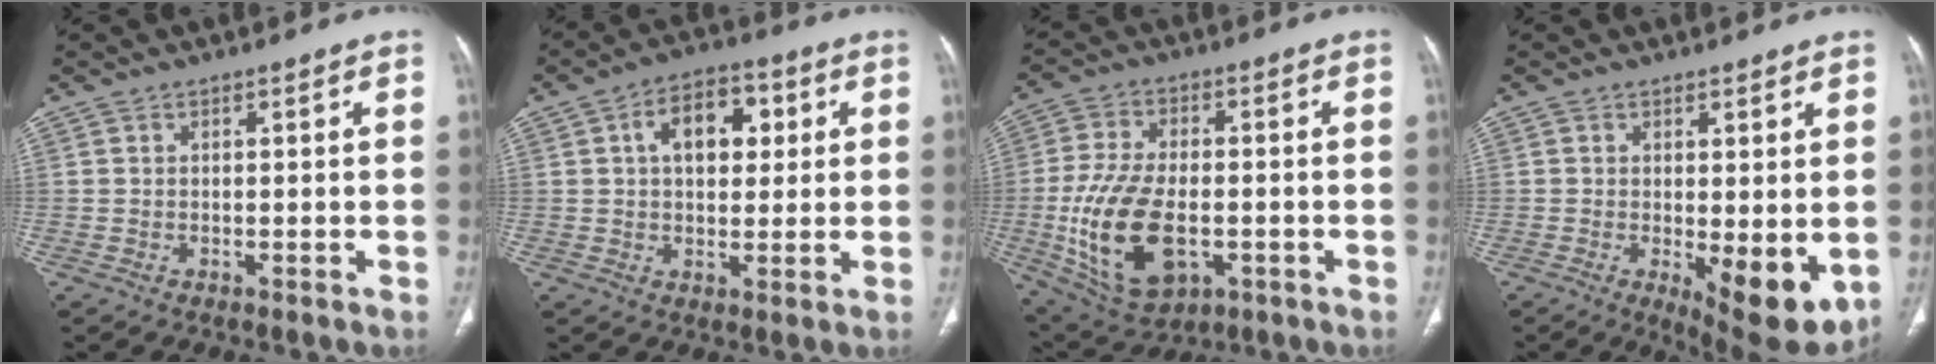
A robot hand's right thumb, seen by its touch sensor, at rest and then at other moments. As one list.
[{"total": 10.5, "force": [2.8, 6.4, 7.8], "torque": [-0.093, 0.011, 0.039]}, {"total": 17.2, "force": [-3.5, 9.6, 13.8], "torque": [-0.263, 0.001, -0.047]}, {"total": 9.5, "force": [-1.6, 3.4, 8.7], "torque": [-0.113, -0.026, -0.011]}]